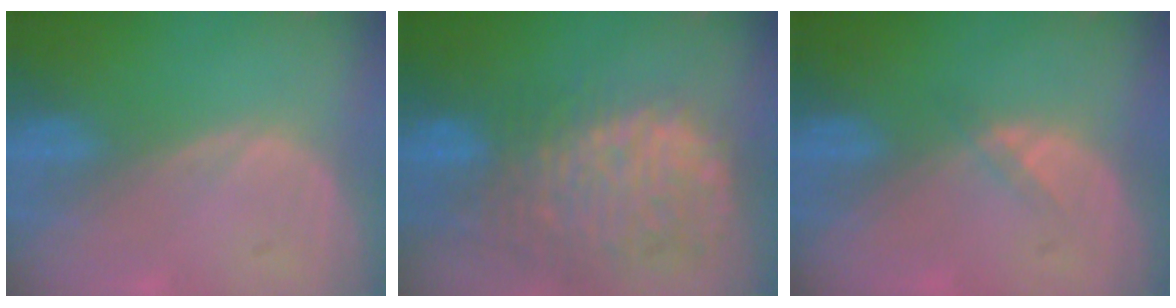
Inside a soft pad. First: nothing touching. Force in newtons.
{"total": 14.4, "press": 11.7, "slide": 8.3}
{"total": 1.4, "press": 1.1, "slide": 0.8}